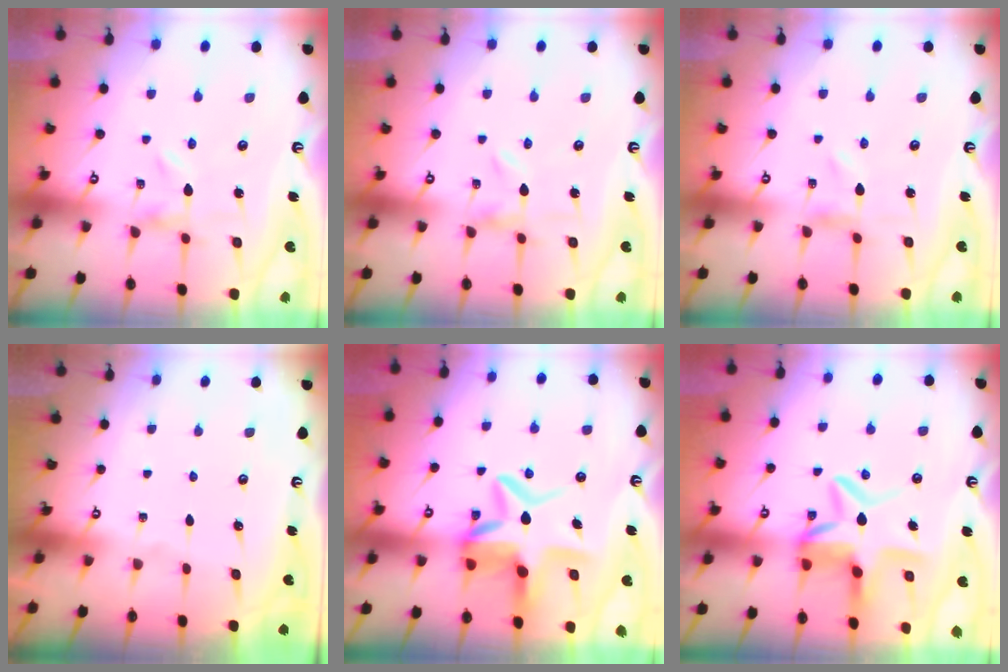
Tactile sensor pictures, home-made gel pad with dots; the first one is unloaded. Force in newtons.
{"total": 0.0}
{"total": 0.0}
{"total": 0.0}
{"total": 10.0, "press": 9.6, "slide": 2.6}
{"total": 9.8, "press": 9.5, "slide": 2.3}